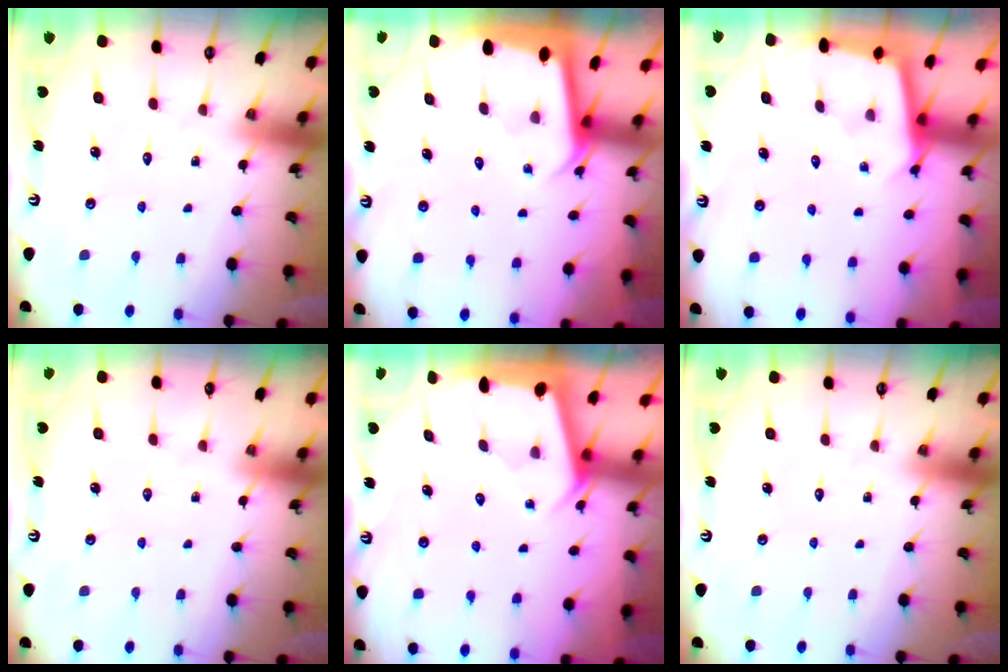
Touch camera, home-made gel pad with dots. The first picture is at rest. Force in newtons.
{"total": 2.2, "press": 2.2, "slide": 0.1}
{"total": 2.3, "press": 2.3, "slide": 0.2}
{"total": 0.0}
{"total": 2.4, "press": 2.4, "slide": 0.3}
{"total": 0.0}